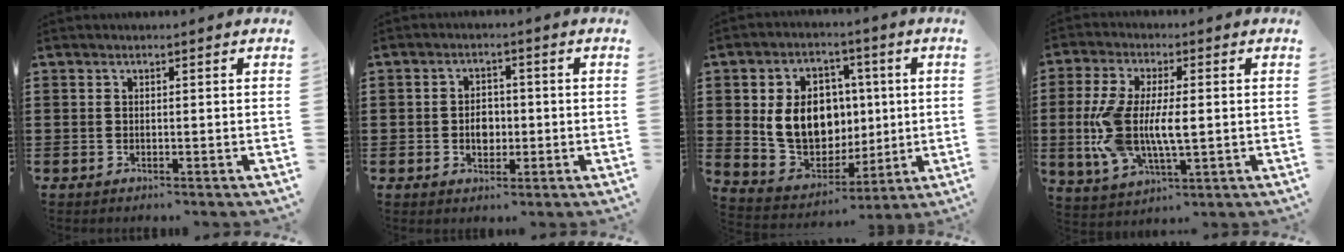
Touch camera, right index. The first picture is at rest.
{"total": 3.5, "force": [-0.5, 2.6, 2.4], "torque": [-0.034, 0.000, -0.015]}
{"total": 11.9, "force": [1.4, 9.4, 7.0], "torque": [-0.157, 0.011, 0.029]}
{"total": 10.4, "force": [-0.1, 4.8, 9.2], "torque": [-0.213, -0.007, -0.008]}